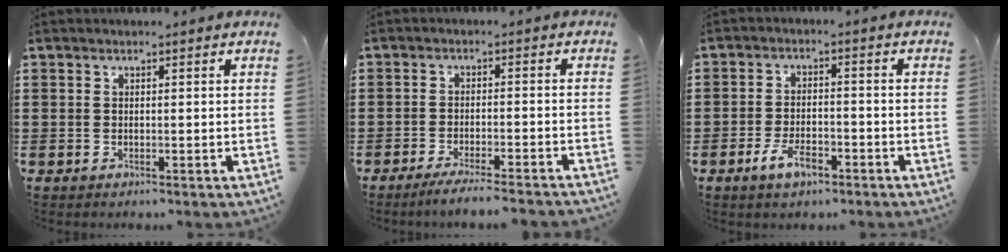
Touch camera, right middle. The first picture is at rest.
{"total": 3.4, "force": [-3.1, -0.2, 1.2], "torque": [-0.019, -0.003, -0.062]}
{"total": 4.9, "force": [-2.9, 2.1, 3.4], "torque": [-0.068, 0.006, -0.057]}